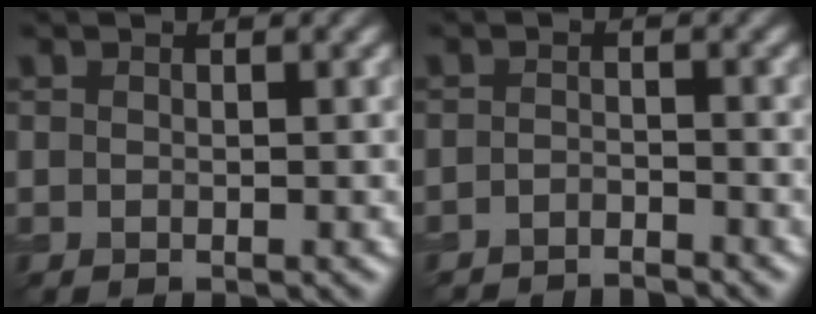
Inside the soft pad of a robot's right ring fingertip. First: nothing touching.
{"total": 2.9, "force": [-2.9, 0.3, 0.5], "torque": [-0.008, -0.010, -0.049]}